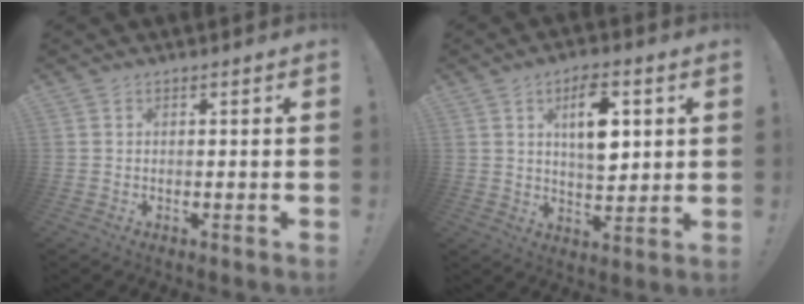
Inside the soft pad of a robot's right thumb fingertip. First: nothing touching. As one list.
[{"total": 11.2, "force": [3.8, 5.4, 9.1], "torque": [-0.137, -0.003, 0.064]}]